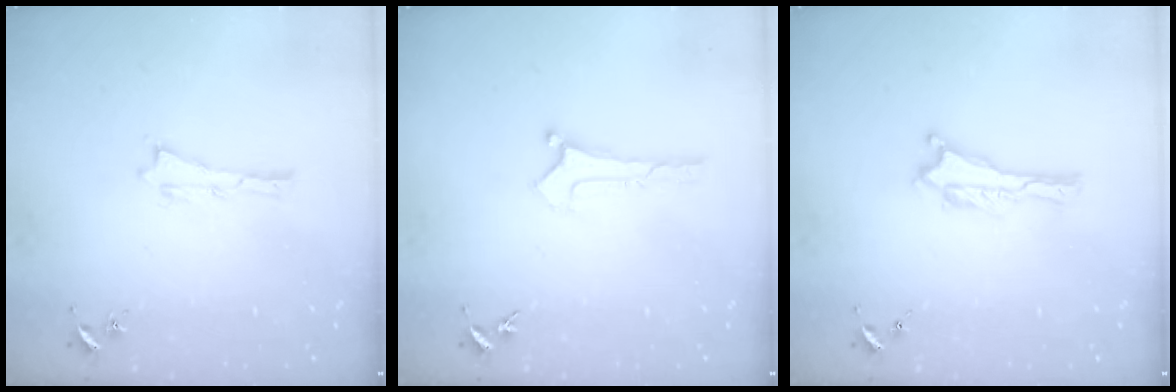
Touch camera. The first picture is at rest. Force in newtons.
{"total": 0.0}
{"total": 0.0}